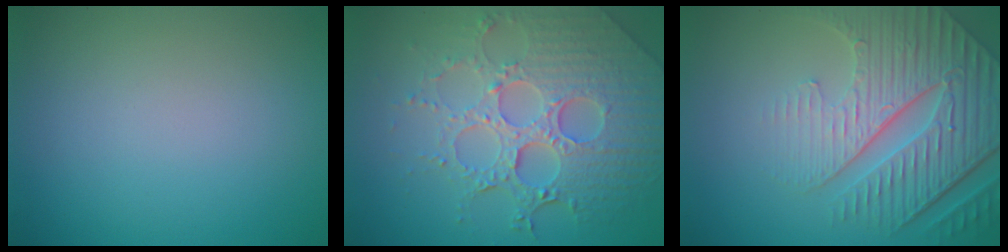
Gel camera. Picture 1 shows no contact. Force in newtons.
{"total": 8.2, "press": 5.9, "slide": 5.7}
{"total": 7.9, "press": 5.8, "slide": 5.3}